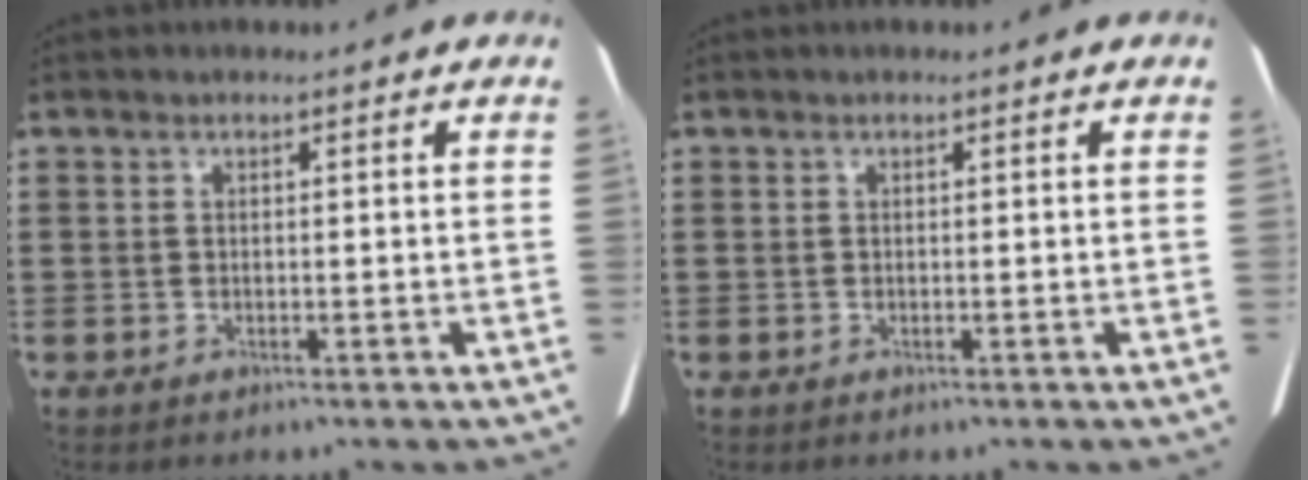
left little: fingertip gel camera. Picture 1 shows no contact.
{"total": 0.0}